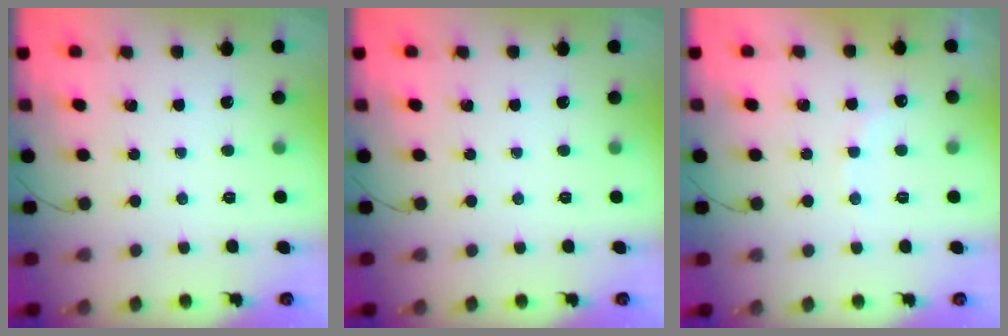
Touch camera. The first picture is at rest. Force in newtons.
{"total": 0.0}
{"total": 6.8, "press": 6.7, "slide": 1.3}